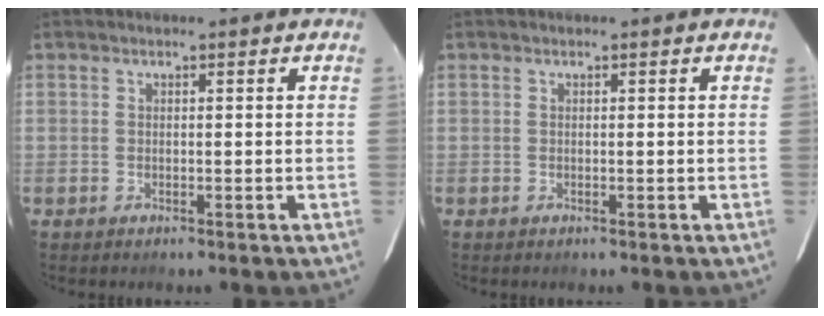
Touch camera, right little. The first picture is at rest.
{"total": 0.0}